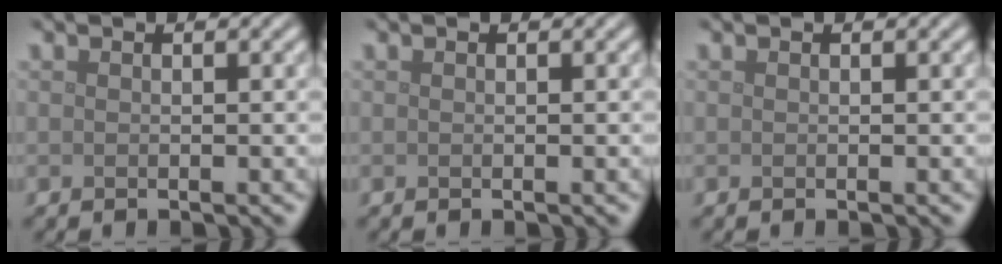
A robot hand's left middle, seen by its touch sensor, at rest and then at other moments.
{"total": 0.0}
{"total": 0.0}